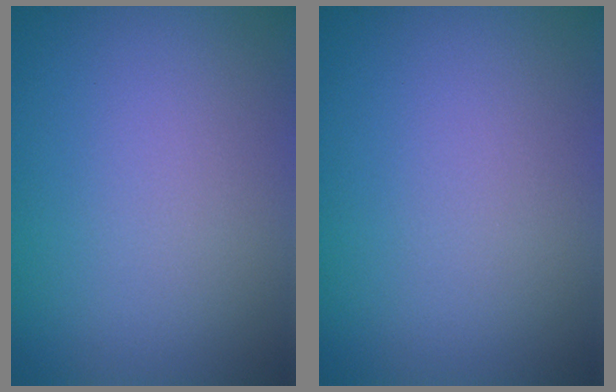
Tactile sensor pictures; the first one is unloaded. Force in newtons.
{"total": 0.0}